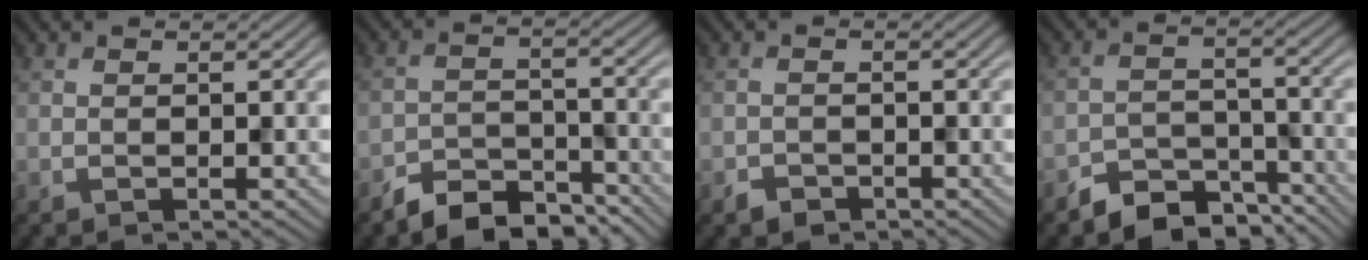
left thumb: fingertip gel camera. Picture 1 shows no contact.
{"total": 6.4, "force": [-5.5, 2.4, 2.2], "torque": [-0.037, -0.005, -0.104]}
{"total": 1.7, "force": [-1.3, 1.0, 0.4], "torque": [-0.006, -0.001, -0.027]}
{"total": 6.4, "force": [-5.2, 3.0, 2.2], "torque": [-0.034, -0.008, -0.096]}